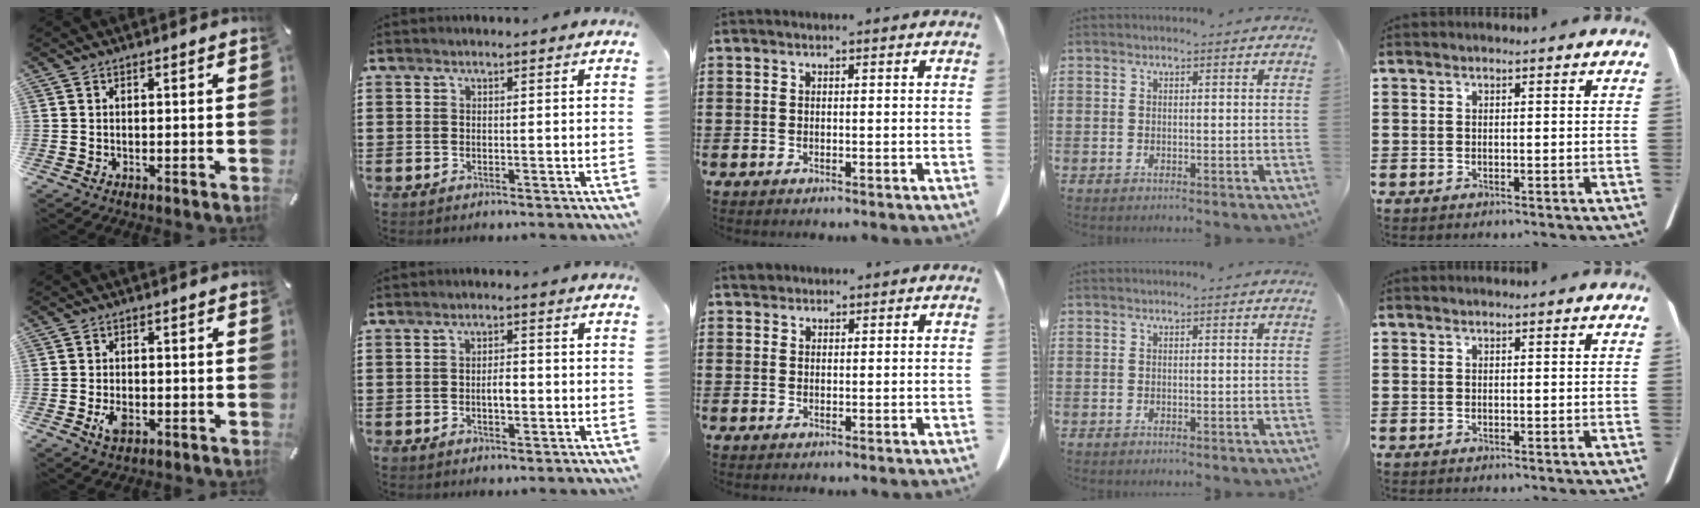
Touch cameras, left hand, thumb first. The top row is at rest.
{"thumb": {"total": 3.6, "force": [-1.2, 2.2, 2.5], "torque": [-0.056, 0.002, -0.022]}, "index": {"total": 2.6, "force": [-0.3, 1.0, 2.4], "torque": [-0.037, 0.001, -0.009]}, "middle": {"total": 1.4, "force": [1.3, 0.6, 0.1], "torque": [-0.008, 0.004, 0.026]}}